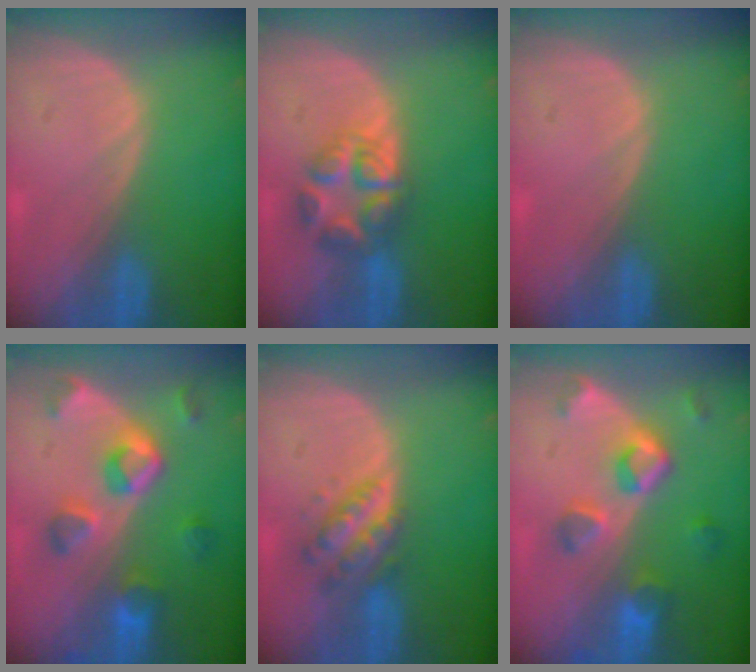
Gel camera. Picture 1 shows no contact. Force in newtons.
{"total": 6.1, "press": 6.1, "slide": 0.1}
{"total": 0.0}
{"total": 7.4, "press": 7.4, "slide": 0.4}
{"total": 5.3, "press": 5.3, "slide": 0.2}
{"total": 7.7, "press": 7.0, "slide": 3.3}